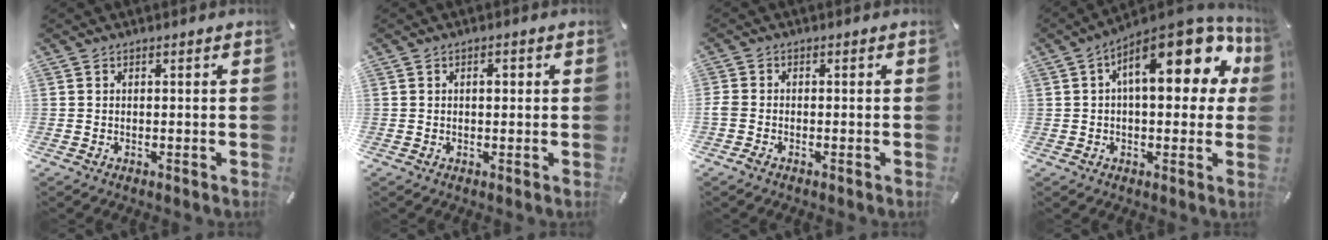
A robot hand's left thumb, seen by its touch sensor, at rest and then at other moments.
{"total": 1.8, "force": [0.3, 1.1, 1.3], "torque": [-0.012, 0.002, 0.000]}
{"total": 1.7, "force": [-1.1, 0.9, 0.9], "torque": [-0.024, 0.000, -0.023]}
{"total": 19.1, "force": [6.4, 8.9, 15.7], "torque": [-0.211, -0.033, 0.102]}